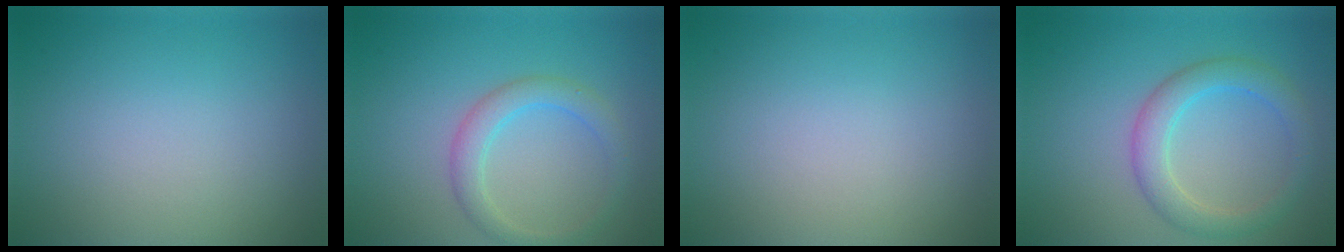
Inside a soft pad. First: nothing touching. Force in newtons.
{"total": 2.8, "press": 2.8, "slide": 0.1}
{"total": 0.0}
{"total": 3.6, "press": 3.6, "slide": 0.2}